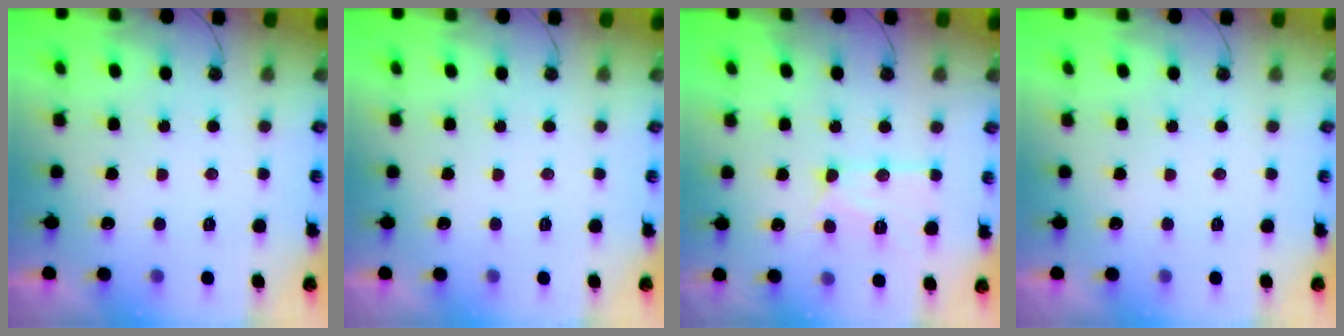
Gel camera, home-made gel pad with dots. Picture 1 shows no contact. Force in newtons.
{"total": 0.0}
{"total": 13.1, "press": 13.1, "slide": 1.3}
{"total": 0.0}